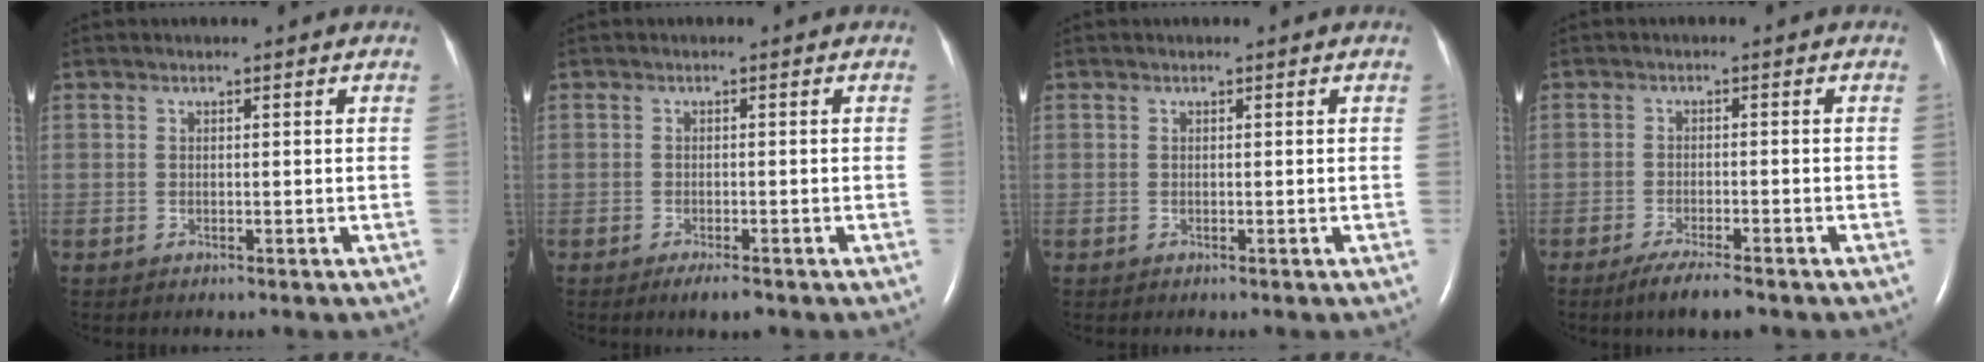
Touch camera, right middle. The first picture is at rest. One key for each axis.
{"total": 2.5, "fx": -1.7, "fy": 0.4, "fz": 1.8, "tx": -0.029, "ty": -0.004, "tz": -0.025}
{"total": 0.0}
{"total": 5.0, "fx": -3.7, "fy": 0.5, "fz": 3.3, "tx": -0.063, "ty": -0.012, "tz": -0.060}